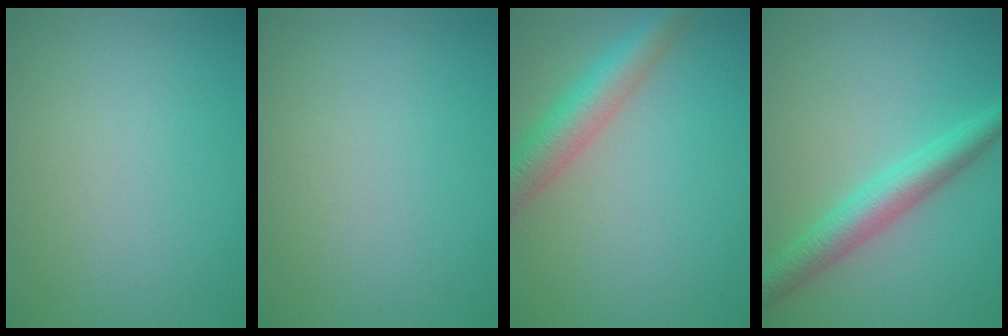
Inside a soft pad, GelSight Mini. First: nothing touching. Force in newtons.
{"total": 0.0}
{"total": 5.4, "press": 5.4, "slide": 0.1}
{"total": 4.5, "press": 4.5, "slide": 0.1}